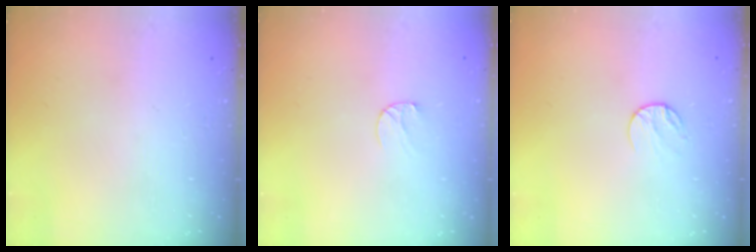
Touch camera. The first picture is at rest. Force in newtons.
{"total": 4.6, "press": 4.5, "slide": 0.5}
{"total": 5.5, "press": 5.5, "slide": 0.6}